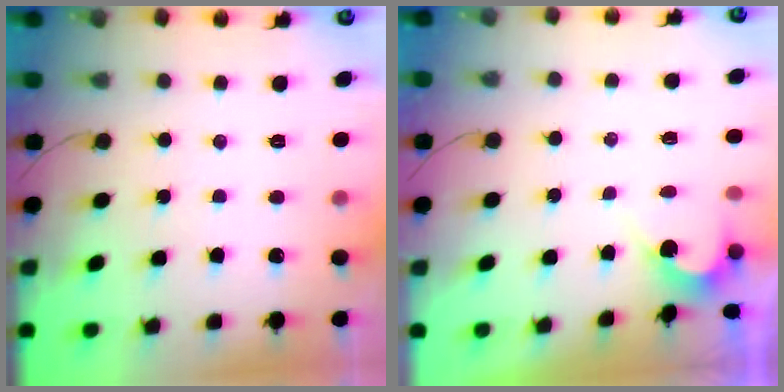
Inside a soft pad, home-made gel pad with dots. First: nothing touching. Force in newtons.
{"total": 2.7, "press": 2.7, "slide": 0.1}